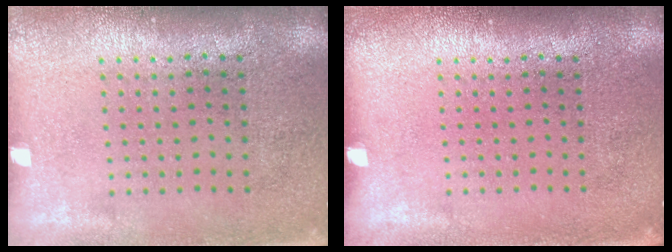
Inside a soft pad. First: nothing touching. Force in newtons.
{"total": 0.0}